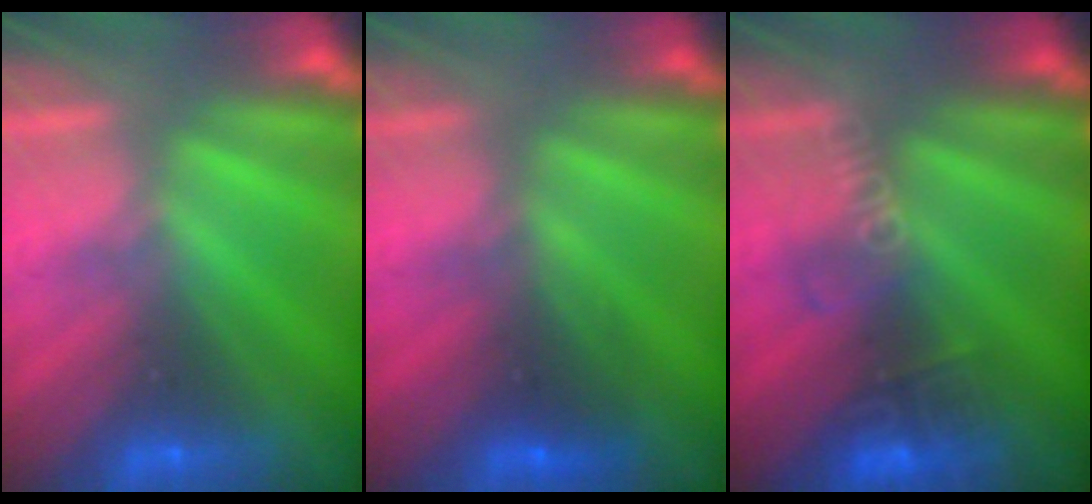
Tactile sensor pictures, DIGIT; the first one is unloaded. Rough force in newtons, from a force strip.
{"total": 2.7}
{"total": 2.8}